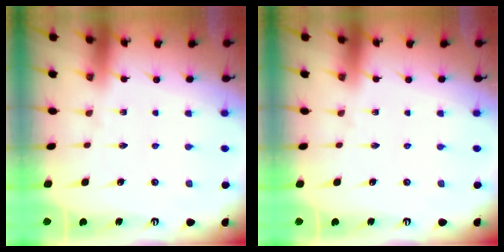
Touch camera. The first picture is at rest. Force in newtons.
{"total": 0.0}